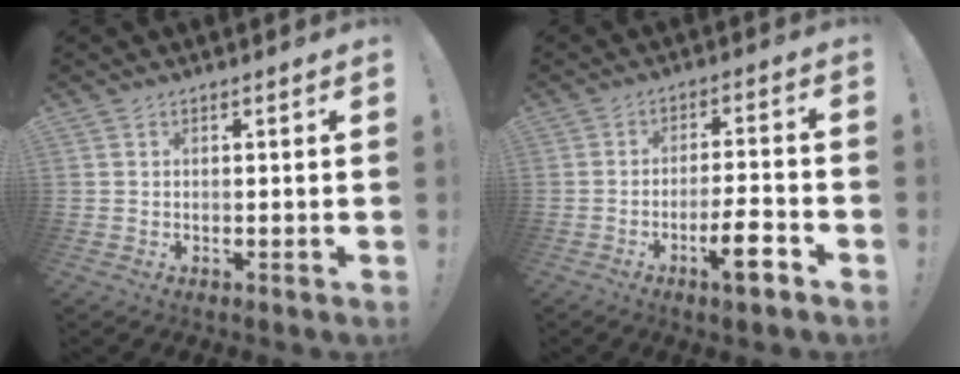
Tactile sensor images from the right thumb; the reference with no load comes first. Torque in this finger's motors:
{"motor_torque": [1.20, 1.74, 2.23, -0.54, 0.87]}